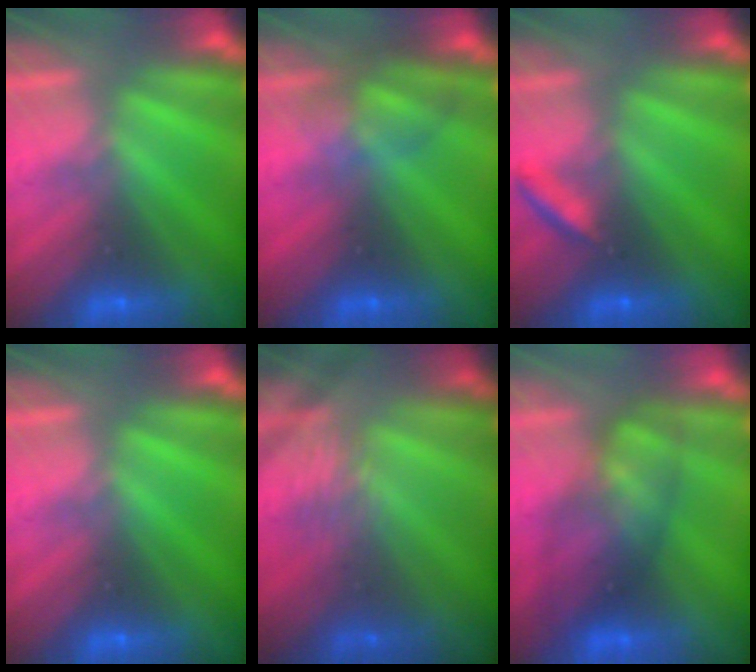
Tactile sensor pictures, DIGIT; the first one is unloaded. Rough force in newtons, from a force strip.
{"total": 2.5}
{"total": 2.1}
{"total": 0.0}
{"total": 2.2}
{"total": 7.2}